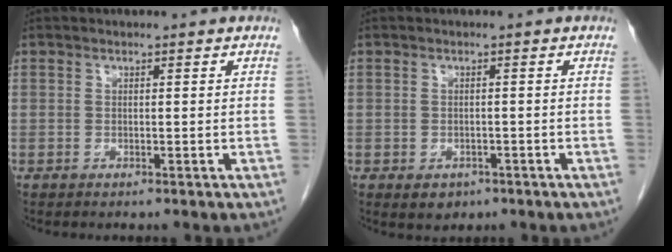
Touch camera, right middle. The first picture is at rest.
{"total": 2.4, "force": [-1.3, 1.7, 1.0], "torque": [-0.011, 0.002, -0.007]}